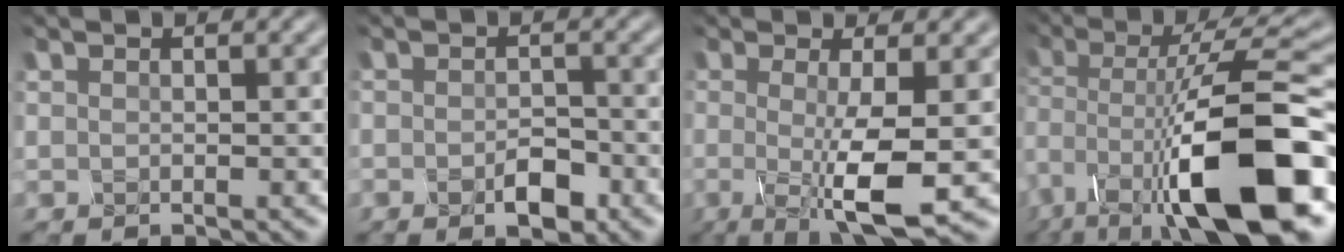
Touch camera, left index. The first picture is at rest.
{"total": 3.0, "force": [-1.8, 1.4, 1.9], "torque": [-0.033, -0.008, -0.029]}
{"total": 6.5, "force": [-1.5, 1.2, 6.2], "torque": [-0.093, -0.011, -0.027]}
{"total": 13.5, "force": [-6.1, 3.6, 11.5], "torque": [-0.178, 0.007, -0.106]}